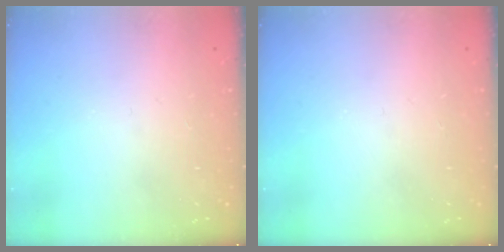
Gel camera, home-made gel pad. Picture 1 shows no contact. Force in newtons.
{"total": 0.0}